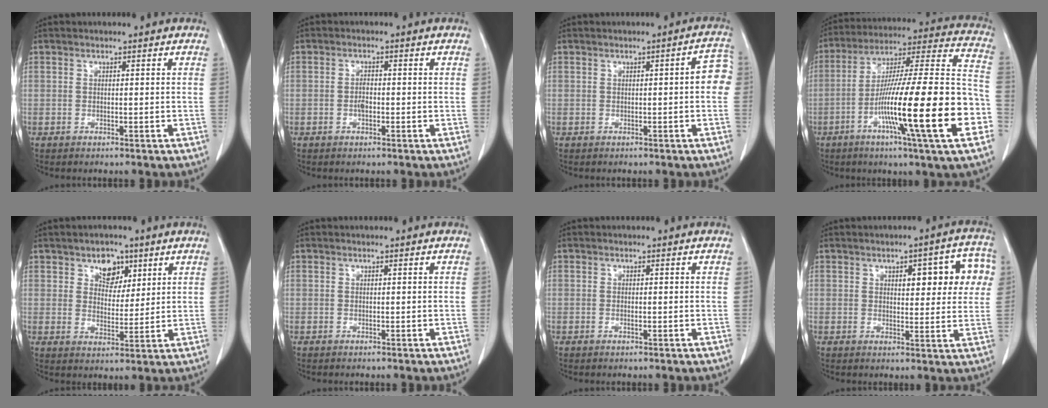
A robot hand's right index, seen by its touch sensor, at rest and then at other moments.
{"total": 1.6, "force": [-0.4, 0.7, 1.4], "torque": [-0.028, 0.003, -0.008]}
{"total": 3.8, "force": [0.1, 0.9, 3.7], "torque": [-0.035, 0.012, -0.006]}
{"total": 25.8, "force": [-8.3, 0.7, 24.4], "torque": [-0.345, -0.012, -0.144]}
{"total": 5.3, "force": [3.0, 3.5, 2.6], "torque": [-0.037, 0.004, 0.052]}
{"total": 0.0}
{"total": 0.6, "force": [-0.1, 0.1, 0.6], "torque": [-0.012, -0.001, -0.001]}
{"total": 9.9, "force": [3.0, 3.5, 8.8], "torque": [-0.094, 0.023, 0.034]}